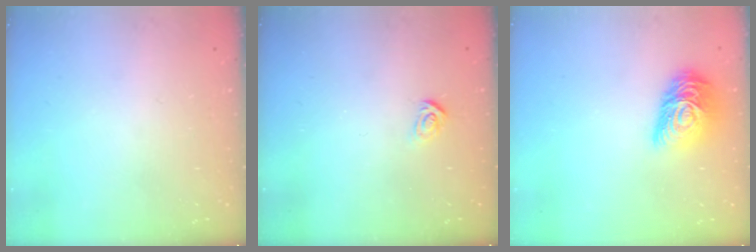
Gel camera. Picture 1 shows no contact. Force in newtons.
{"total": 2.6, "press": 2.6, "slide": 0.3}
{"total": 13.5, "press": 13.5, "slide": 0.9}